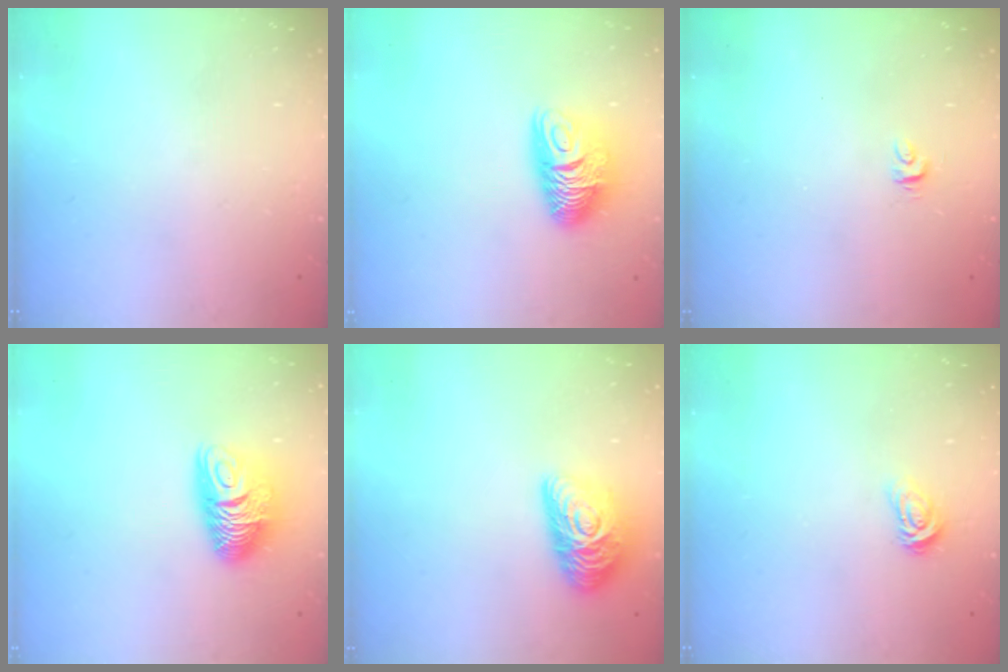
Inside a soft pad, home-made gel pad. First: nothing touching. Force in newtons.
{"total": 10.0, "press": 9.9, "slide": 1.1}
{"total": 4.2, "press": 4.2, "slide": 0.2}
{"total": 10.0, "press": 9.9, "slide": 1.1}
{"total": 13.8, "press": 13.8, "slide": 0.4}
{"total": 2.9, "press": 2.8, "slide": 0.4}